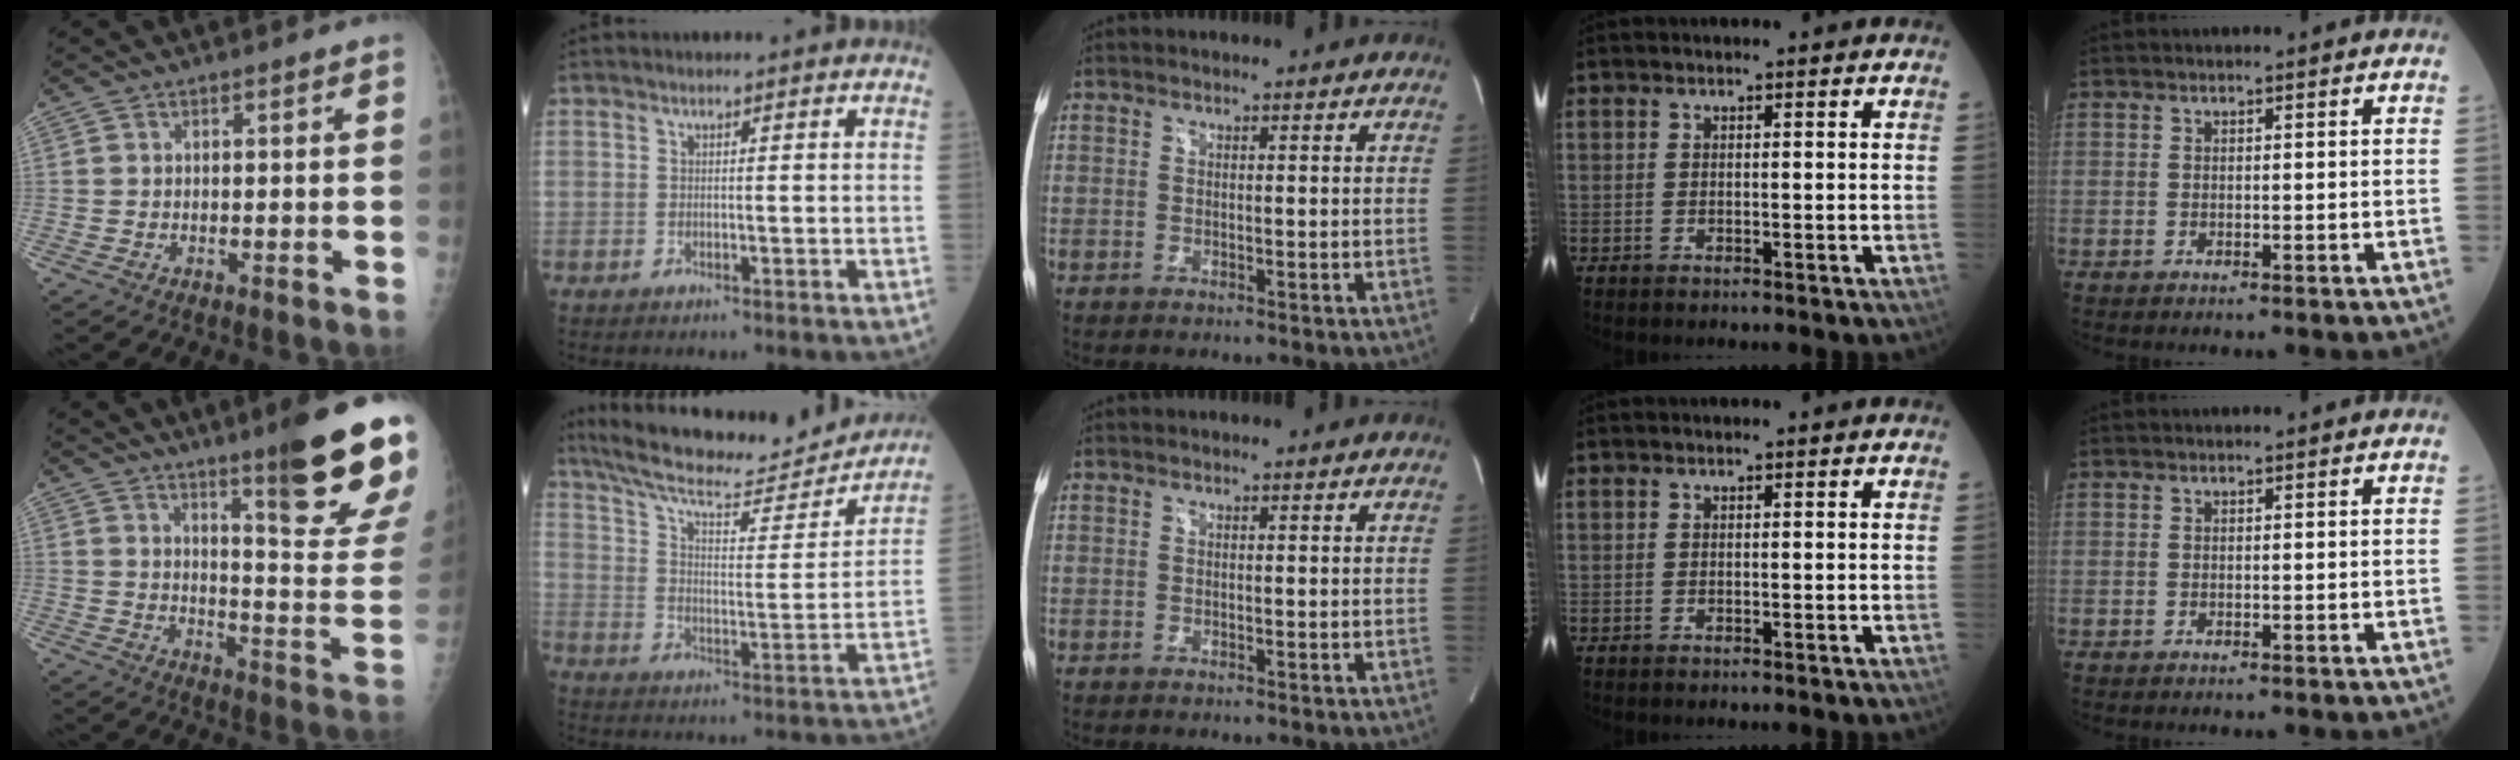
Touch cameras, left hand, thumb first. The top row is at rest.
{"thumb": {"total": 19.4, "force": [12.6, 1.5, 14.6], "torque": [-0.166, -0.089, 0.182]}, "index": {"total": 21.6, "force": [19.6, 4.0, 8.1], "torque": [-0.130, -0.012, 0.277]}}